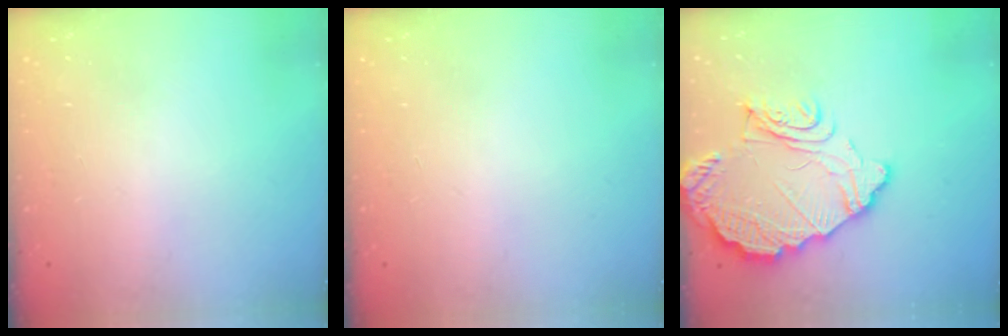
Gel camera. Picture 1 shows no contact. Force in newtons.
{"total": 0.0}
{"total": 14.3, "press": 14.3, "slide": 1.1}